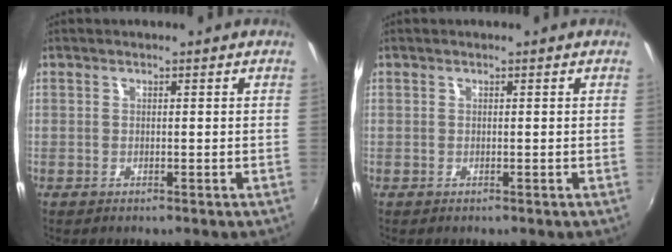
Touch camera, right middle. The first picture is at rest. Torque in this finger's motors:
{"motor_torque": [-0.11, -0.06, 0.00, 0.00]}